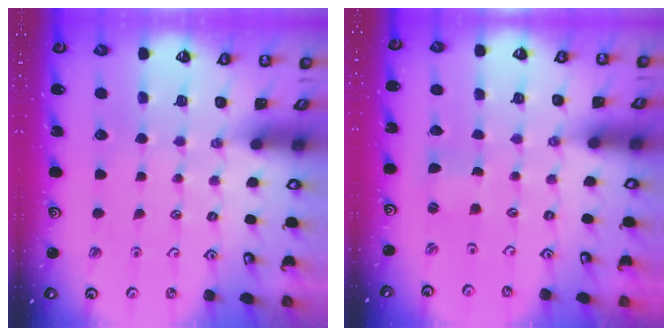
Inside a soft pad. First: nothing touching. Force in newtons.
{"total": 0.0}